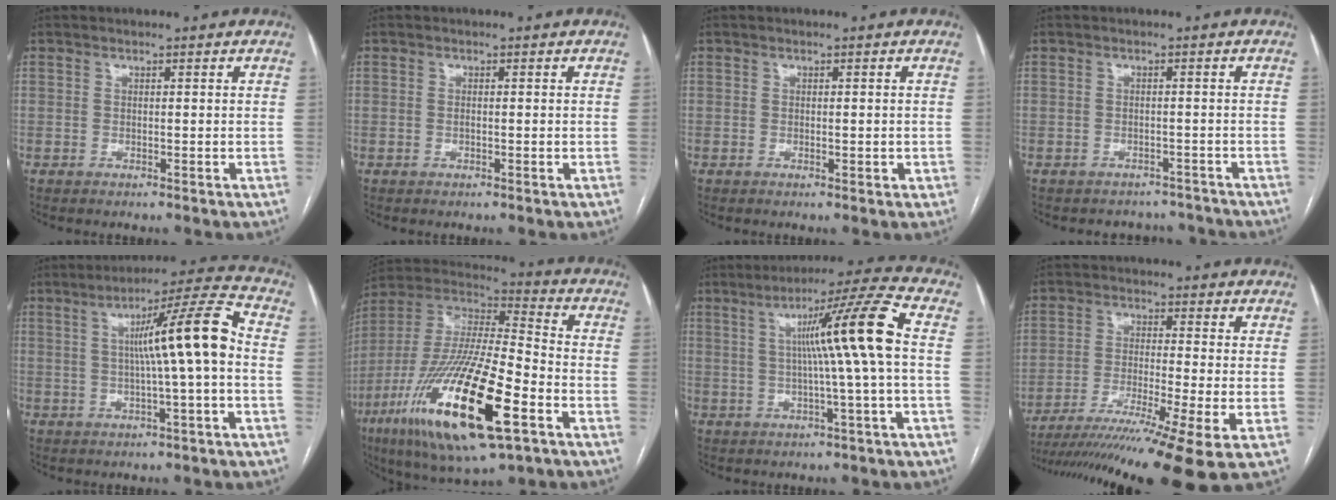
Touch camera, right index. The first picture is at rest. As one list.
[{"total": 0.9, "force": [-0.1, 0.2, 0.8], "torque": [-0.017, -0.001, 0.001]}, {"total": 1.1, "force": [-0.2, 0.5, 1.0], "torque": [-0.013, -0.001, 0.001]}, {"total": 5.2, "force": [-4.6, 2.4, -0.6], "torque": [0.014, 0.016, -0.052]}, {"total": 11.4, "force": [0.4, -0.7, 11.4], "torque": [-0.171, 0.020, 0.005]}, {"total": 26.6, "force": [-11.1, 5.0, 23.7], "torque": [-0.485, -0.053, -0.197]}, {"total": 11.6, "force": [1.0, -2.0, 11.4], "torque": [-0.173, 0.015, 0.017]}, {"total": 16.0, "force": [-11.7, -1.8, 10.8], "torque": [-0.160, -0.034, -0.190]}]